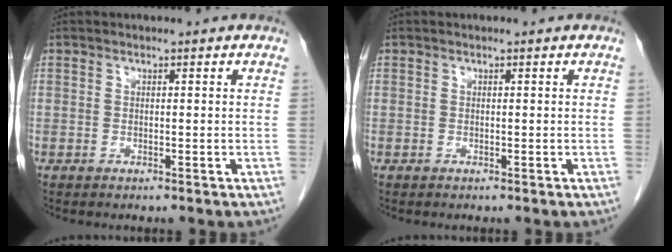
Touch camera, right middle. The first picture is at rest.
{"total": 0.0}